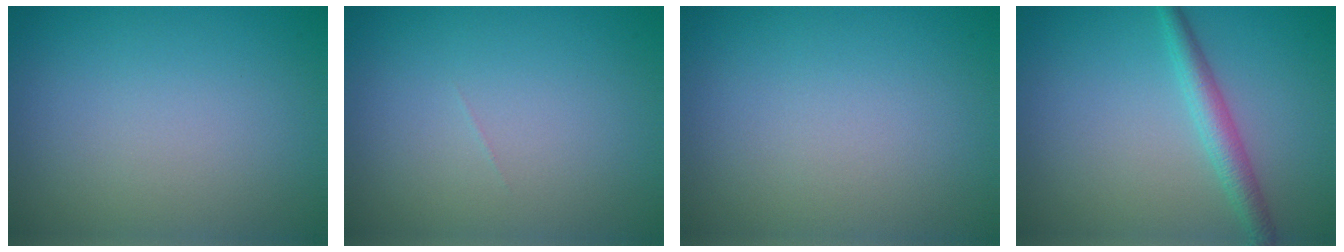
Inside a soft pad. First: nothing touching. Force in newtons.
{"total": 0.0}
{"total": 0.0}
{"total": 2.5, "press": 2.5, "slide": 0.0}